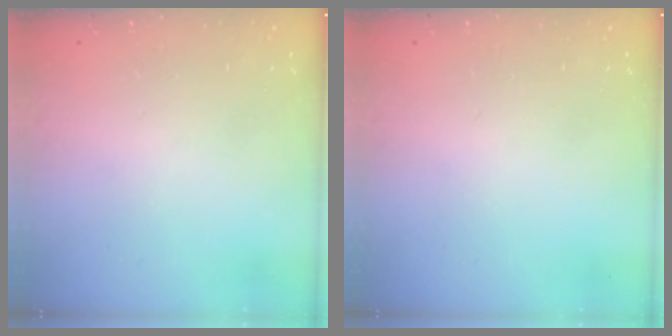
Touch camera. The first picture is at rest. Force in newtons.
{"total": 0.0}